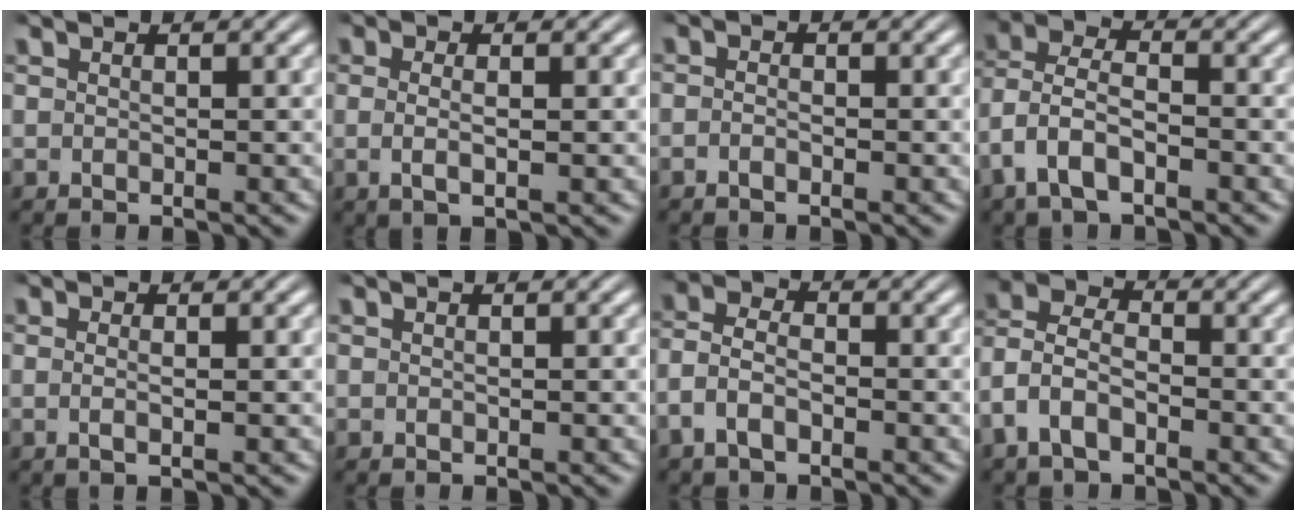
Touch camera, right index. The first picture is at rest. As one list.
[{"total": 2.1, "force": [-0.2, 0.4, 2.1], "torque": [-0.045, -0.010, 0.002]}, {"total": 1.1, "force": [-0.9, 0.3, 0.5], "torque": [-0.011, -0.004, -0.019]}, {"total": 4.6, "force": [-0.9, 3.5, 2.9], "torque": [-0.081, -0.021, -0.011]}, {"total": 1.3, "force": [-0.3, -0.2, 1.3], "torque": [-0.029, -0.009, -0.002]}, {"total": 0.0}, {"total": 4.2, "force": [-1.4, 3.2, 2.4], "torque": [-0.064, -0.016, -0.023]}, {"total": 6.2, "force": [-1.2, 5.2, 3.2], "torque": [-0.088, -0.019, -0.024]}]